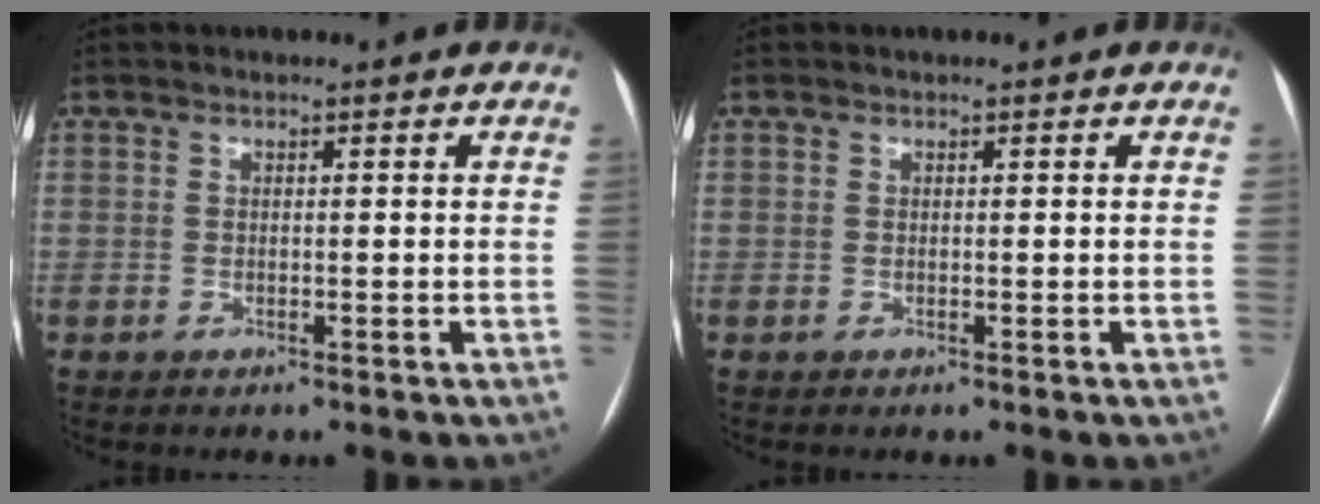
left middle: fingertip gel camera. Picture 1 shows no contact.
{"total": 1.9, "force": [-0.8, -1.4, -1.0], "torque": [0.018, -0.003, -0.012]}